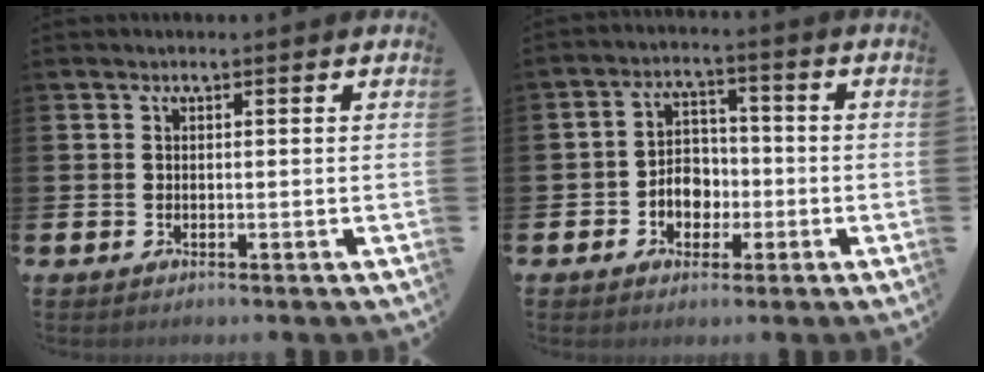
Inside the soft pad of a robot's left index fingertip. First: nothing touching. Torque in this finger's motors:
{"motor_torque": [0.61, -0.16, 0.35, 0.10]}